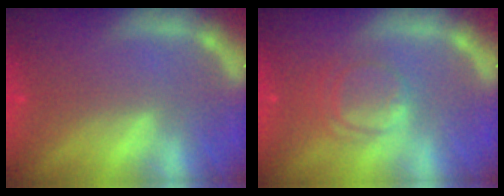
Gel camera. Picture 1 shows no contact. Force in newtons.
{"total": 4.0}